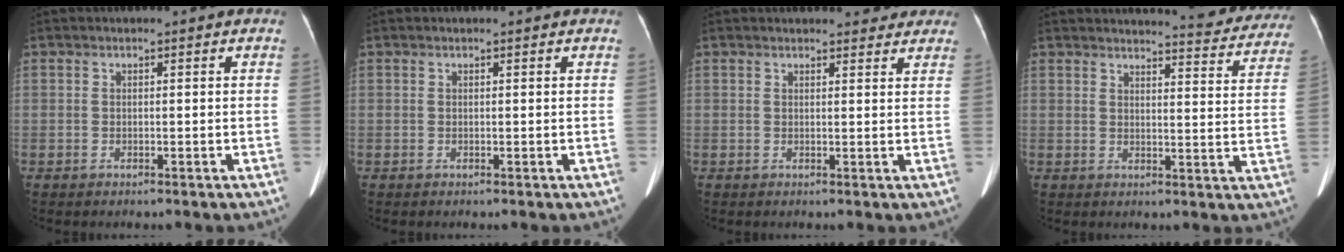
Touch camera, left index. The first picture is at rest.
{"total": 0.0}
{"total": 7.6, "force": [6.9, 2.2, 2.4], "torque": [-0.017, 0.008, 0.070]}
{"total": 14.4, "force": [13.8, 1.8, 3.6], "torque": [-0.022, -0.056, 0.135]}